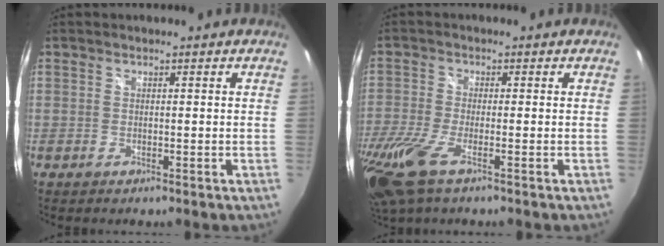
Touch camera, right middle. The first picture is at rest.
{"total": 13.4, "force": [-7.7, 4.2, 10.1], "torque": [-0.235, -0.059, -0.149]}